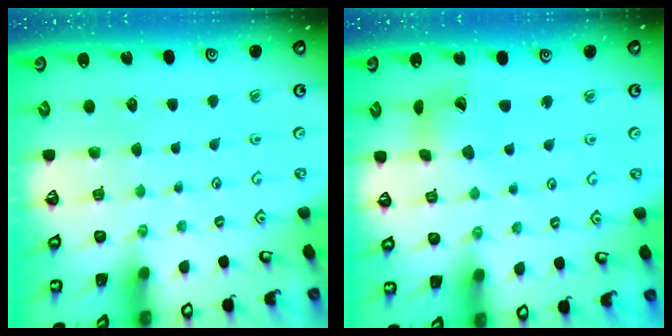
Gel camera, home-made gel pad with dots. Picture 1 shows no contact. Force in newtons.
{"total": 8.6, "press": 8.5, "slide": 1.2}